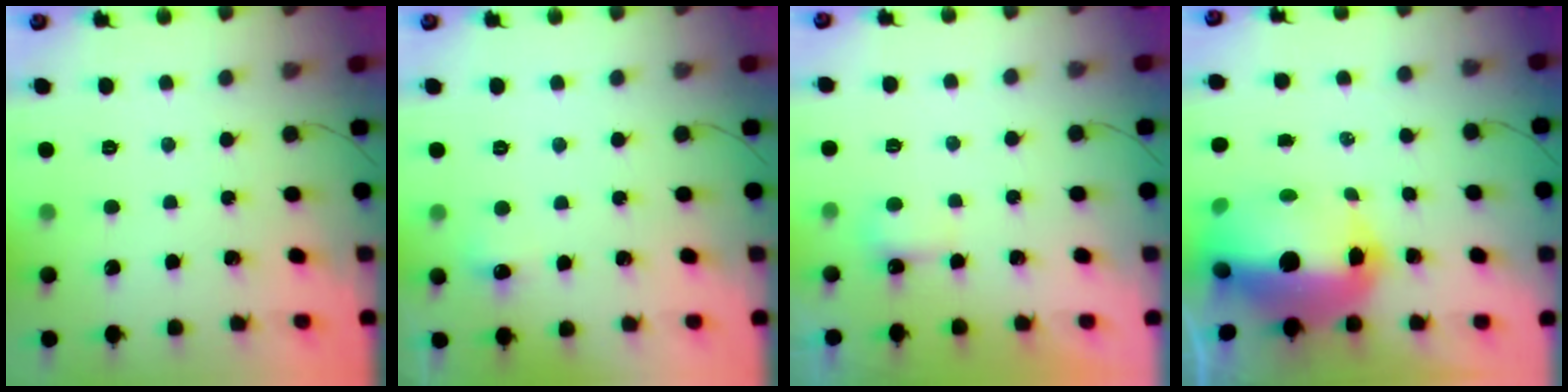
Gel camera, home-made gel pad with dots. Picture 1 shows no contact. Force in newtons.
{"total": 5.2, "press": 5.0, "slide": 1.3}
{"total": 3.0, "press": 2.9, "slide": 0.8}
{"total": 16.0, "press": 15.7, "slide": 2.9}